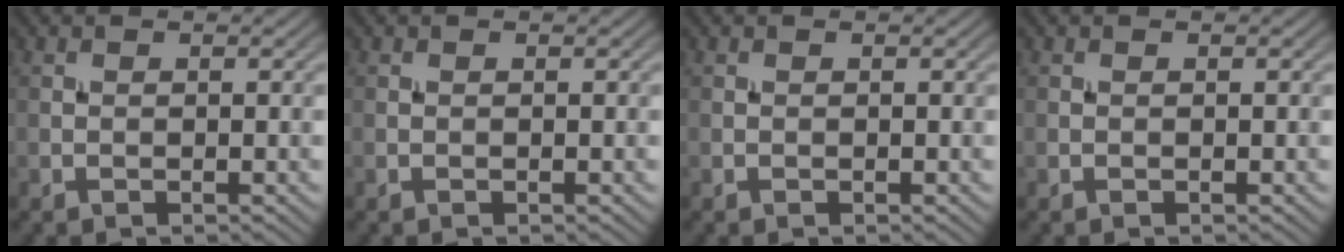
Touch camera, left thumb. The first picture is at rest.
{"total": 0.0}
{"total": 0.0}
{"total": 0.0}